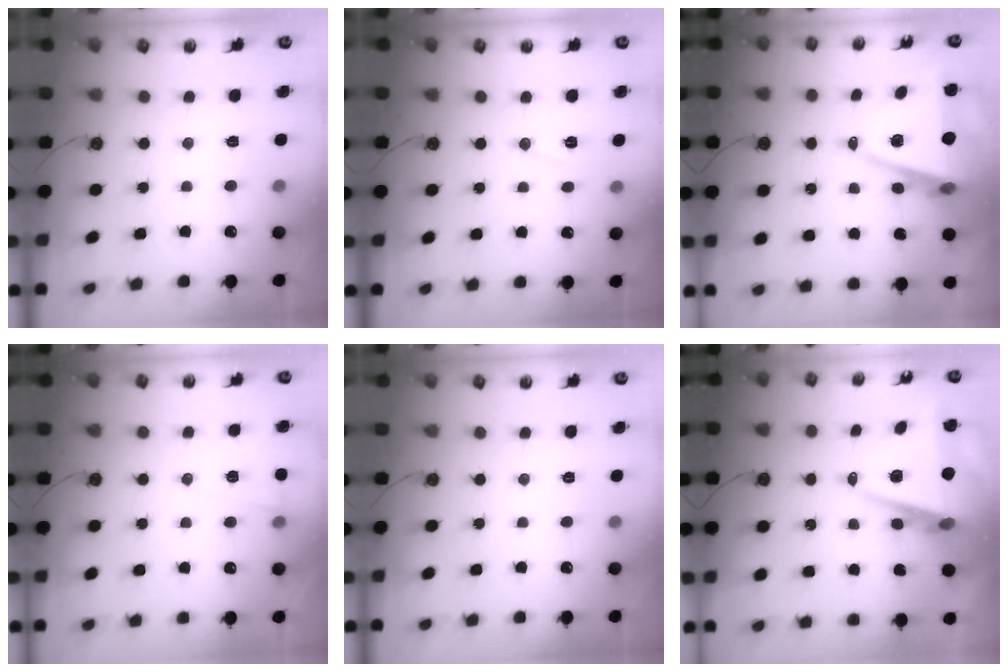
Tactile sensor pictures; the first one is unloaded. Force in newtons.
{"total": 6.7, "press": 4.9, "slide": 4.6}
{"total": 8.5, "press": 7.4, "slide": 4.2}
{"total": 4.8, "press": 3.3, "slide": 3.4}
{"total": 0.0}
{"total": 8.9, "press": 7.7, "slide": 4.4}